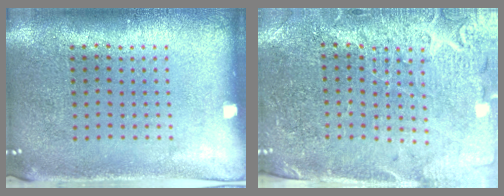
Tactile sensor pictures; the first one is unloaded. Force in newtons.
{"total": 3.3, "press": 3.1, "slide": 1.1}